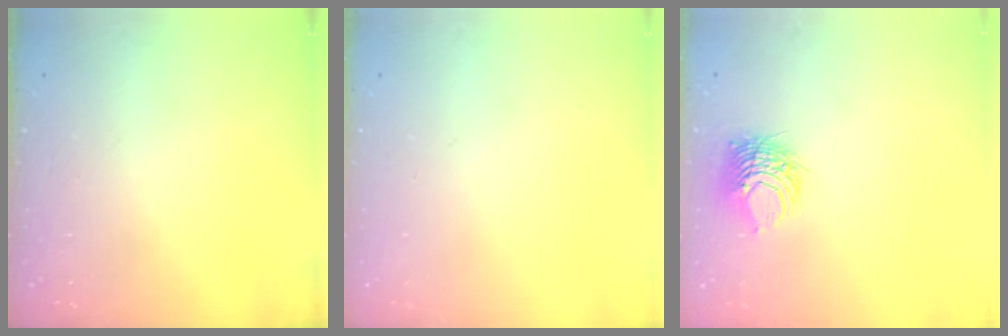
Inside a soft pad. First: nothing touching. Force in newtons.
{"total": 0.0}
{"total": 7.5, "press": 7.5, "slide": 0.6}